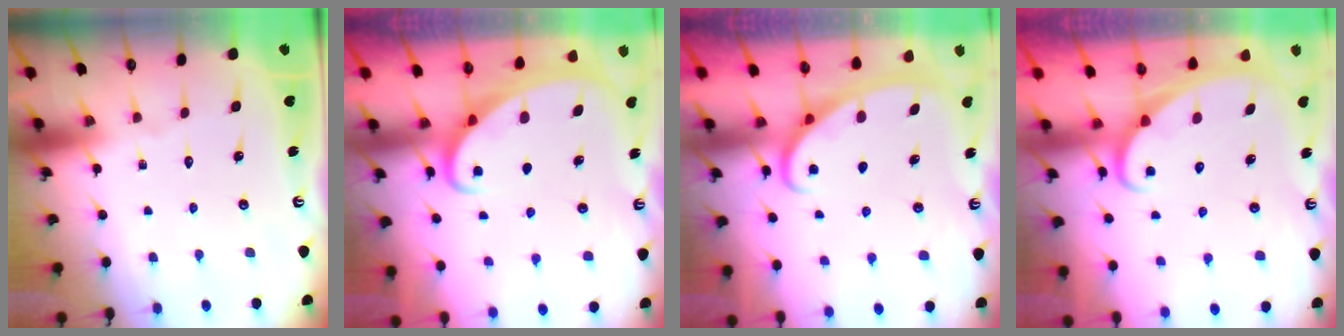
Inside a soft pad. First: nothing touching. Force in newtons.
{"total": 2.1, "press": 2.1, "slide": 0.3}
{"total": 3.0, "press": 3.0, "slide": 0.4}
{"total": 2.5, "press": 2.5, "slide": 0.3}